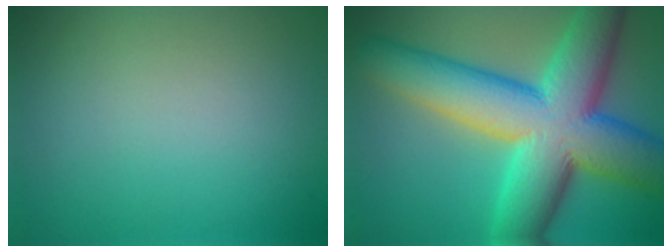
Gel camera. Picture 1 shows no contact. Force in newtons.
{"total": 14.6, "press": 14.6, "slide": 0.3}